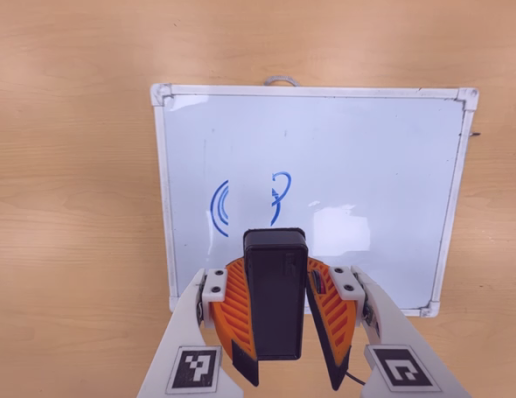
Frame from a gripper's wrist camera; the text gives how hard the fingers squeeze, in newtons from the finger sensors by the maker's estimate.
{"total": 10.0, "left": 9.0, "right": 10.9}